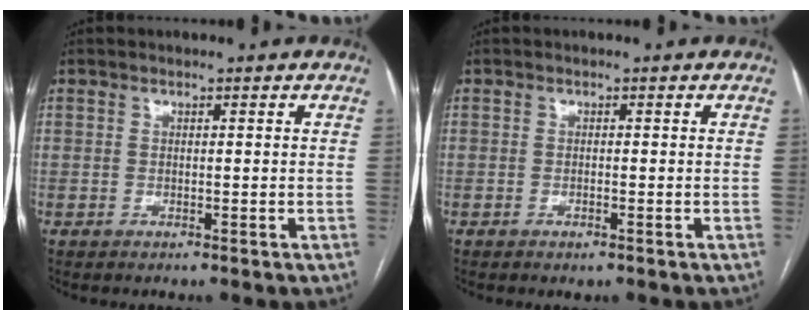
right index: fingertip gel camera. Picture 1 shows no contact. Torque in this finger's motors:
{"motor_torque": [0.38, -0.02, 0.06, 0.01]}